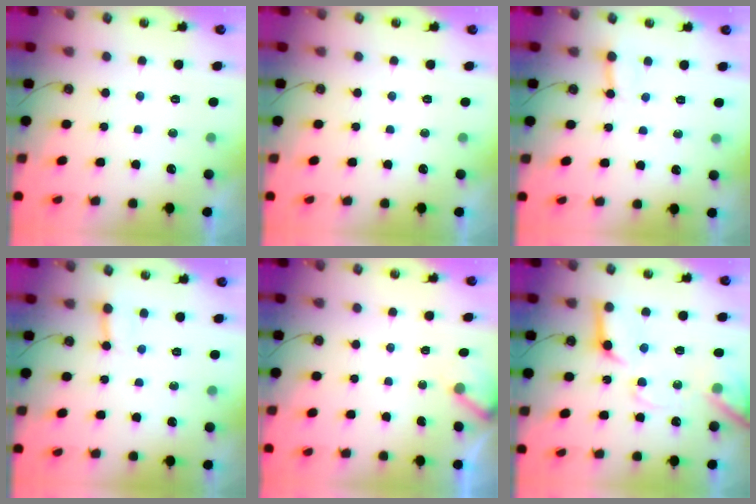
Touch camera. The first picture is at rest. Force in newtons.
{"total": 0.0}
{"total": 3.0, "press": 2.9, "slide": 0.3}
{"total": 3.0, "press": 2.9, "slide": 0.3}
{"total": 2.7, "press": 2.7, "slide": 0.2}
{"total": 17.3, "press": 17.2, "slide": 2.3}